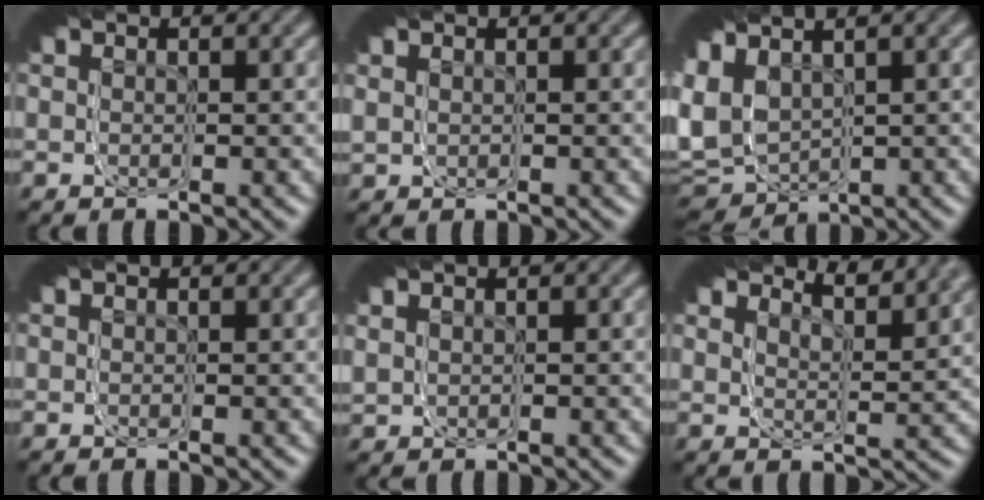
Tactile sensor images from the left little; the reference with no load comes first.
{"total": 1.8, "force": [0.0, 1.7, 0.7], "torque": [-0.024, -0.007, 0.001]}
{"total": 8.0, "force": [-0.9, 6.2, 5.0], "torque": [-0.096, -0.015, -0.013]}
{"total": 0.0}
{"total": 2.4, "force": [0.2, 2.2, 0.9], "torque": [-0.034, -0.007, 0.004]}
{"total": 4.4, "force": [4.4, 0.2, 0.4], "torque": [-0.033, 0.036, 0.055]}